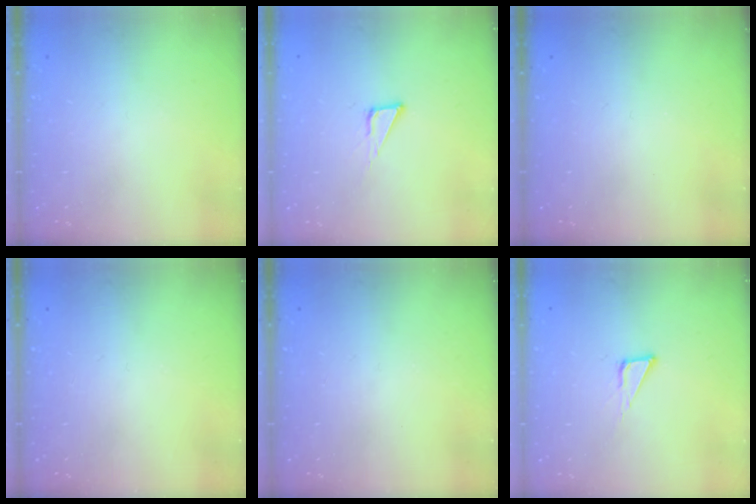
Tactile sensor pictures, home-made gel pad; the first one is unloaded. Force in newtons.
{"total": 1.9, "press": 1.9, "slide": 0.1}
{"total": 0.0}
{"total": 0.0}
{"total": 0.0}
{"total": 1.9, "press": 1.9, "slide": 0.1}